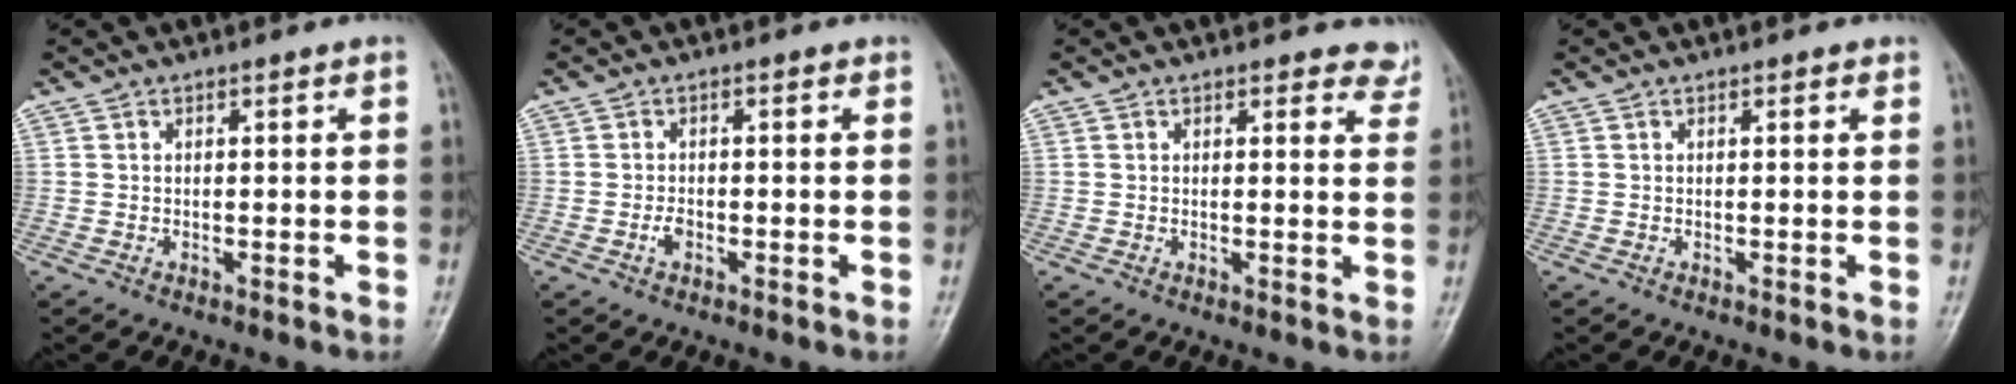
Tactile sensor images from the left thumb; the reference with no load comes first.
{"total": 1.9, "force": [-0.7, 1.2, 1.3], "torque": [-0.018, 0.002, -0.016]}
{"total": 4.2, "force": [3.7, 1.7, 0.7], "torque": [0.025, -0.022, 0.022]}
{"total": 0.7, "force": [0.4, 0.3, 0.5], "torque": [-0.007, -0.002, 0.003]}